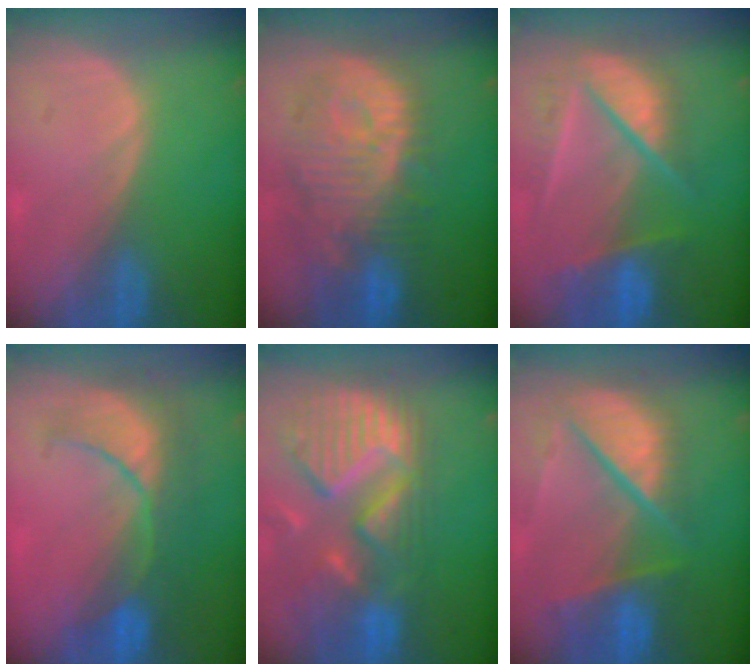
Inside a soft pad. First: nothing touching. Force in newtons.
{"total": 12.2, "press": 10.9, "slide": 5.4}
{"total": 9.8, "press": 8.2, "slide": 5.3}
{"total": 8.4, "press": 8.3, "slide": 1.3}
{"total": 13.7, "press": 11.6, "slide": 7.3}
{"total": 10.9, "press": 9.0, "slide": 6.2}